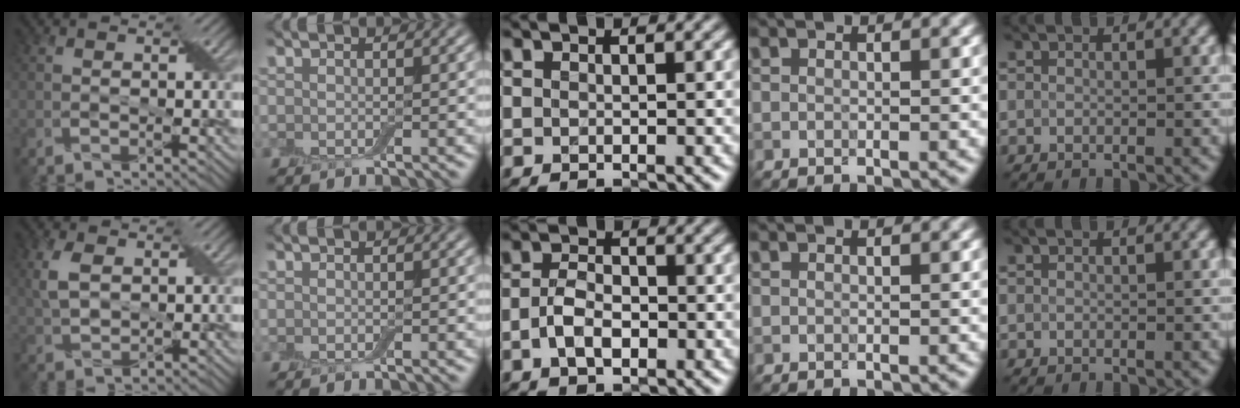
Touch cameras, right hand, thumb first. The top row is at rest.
{"thumb": {"total": 4.4, "force": [1.3, 2.7, 3.2], "torque": [-0.085, 0.006, 0.027]}, "middle": {"total": 3.2, "force": [-0.9, 1.9, 2.4], "torque": [-0.047, 0.000, -0.020]}}